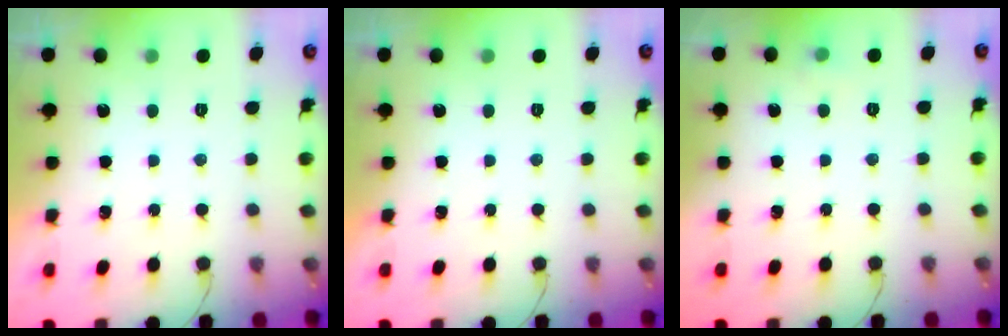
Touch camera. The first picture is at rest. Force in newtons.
{"total": 0.0}
{"total": 7.5, "press": 3.4, "slide": 6.7}